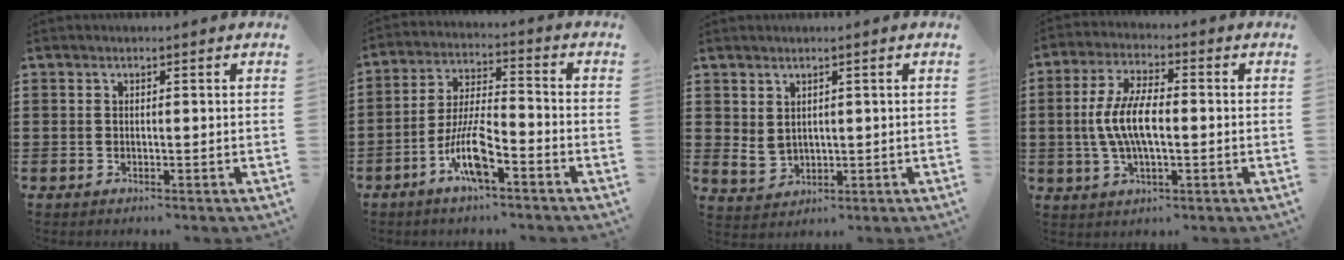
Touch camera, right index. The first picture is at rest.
{"total": 8.9, "force": [-4.8, 2.2, 7.2], "torque": [-0.162, -0.004, -0.093]}
{"total": 2.5, "force": [1.4, 1.8, 1.2], "torque": [-0.037, 0.002, 0.026]}
{"total": 8.4, "force": [-0.7, 3.2, 7.7], "torque": [-0.177, -0.006, -0.022]}